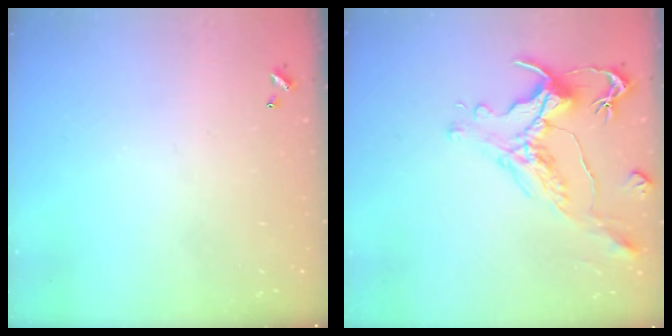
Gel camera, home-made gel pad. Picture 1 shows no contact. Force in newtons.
{"total": 1.6, "press": 0.9, "slide": 1.3}